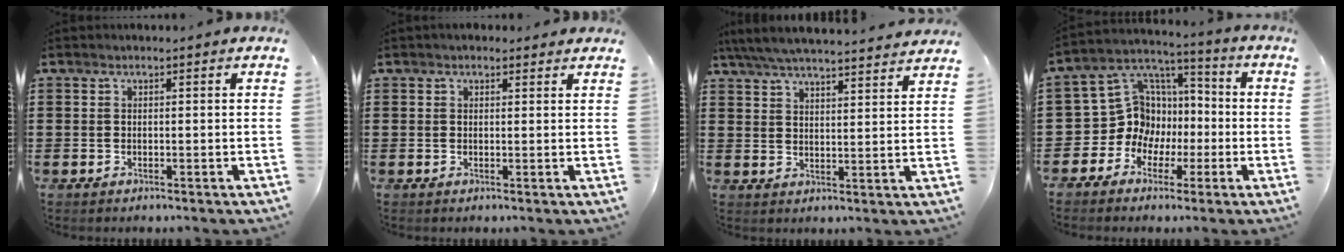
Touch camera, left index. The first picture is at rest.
{"total": 1.3, "force": [1.1, 0.6, 0.4], "torque": [-0.009, 0.006, 0.020]}
{"total": 5.8, "force": [5.5, 0.0, 1.7], "torque": [-0.053, -0.027, 0.098]}
{"total": 9.9, "force": [-1.7, 9.4, 2.4], "torque": [-0.097, -0.004, -0.029]}